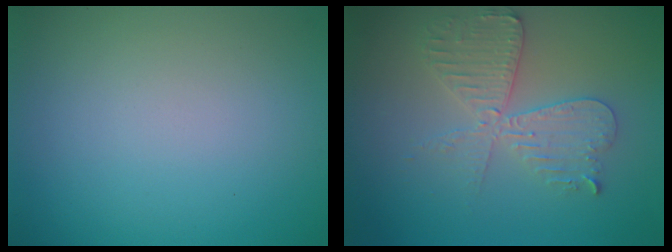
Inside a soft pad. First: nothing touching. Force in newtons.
{"total": 3.9, "press": 3.9, "slide": 0.6}